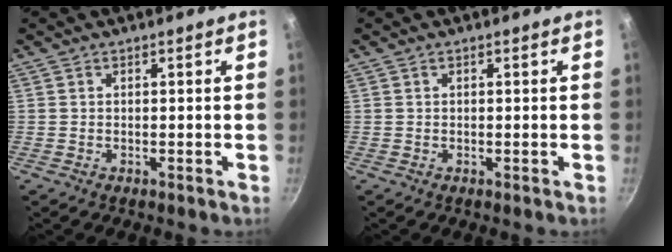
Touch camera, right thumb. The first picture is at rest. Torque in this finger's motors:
{"motor_torque": [-0.41, 0.03, 0.21, 0.00, 0.04]}